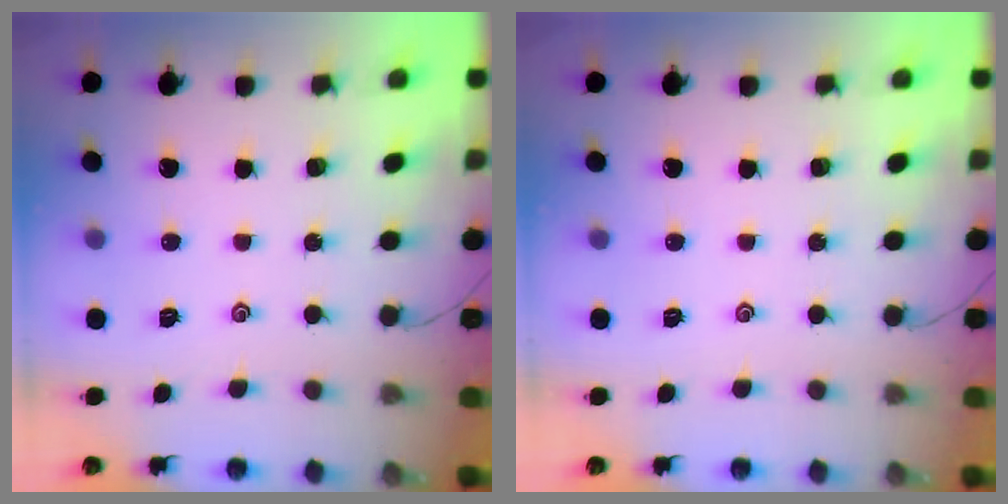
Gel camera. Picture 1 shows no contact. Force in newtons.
{"total": 0.0}